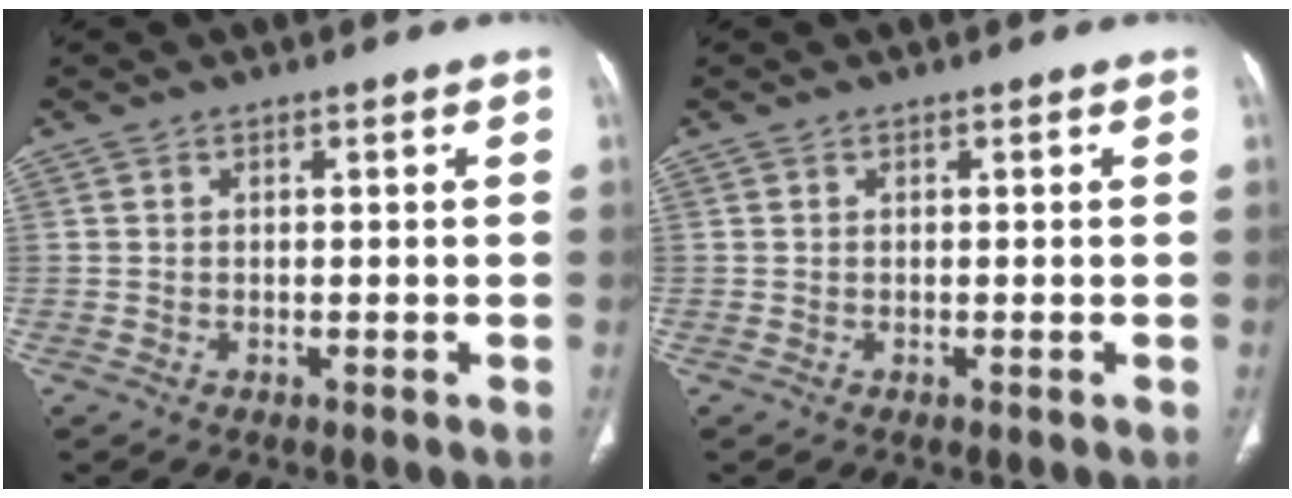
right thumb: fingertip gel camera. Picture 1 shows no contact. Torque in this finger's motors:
{"motor_torque": [-0.21, 0.21, -0.16, 0.13, 0.00]}